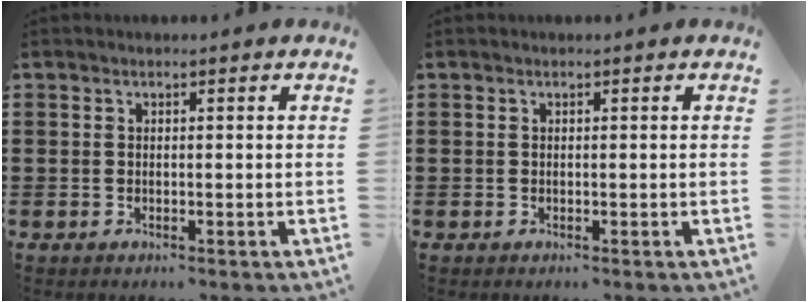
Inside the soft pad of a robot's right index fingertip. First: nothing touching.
{"total": 0.0}